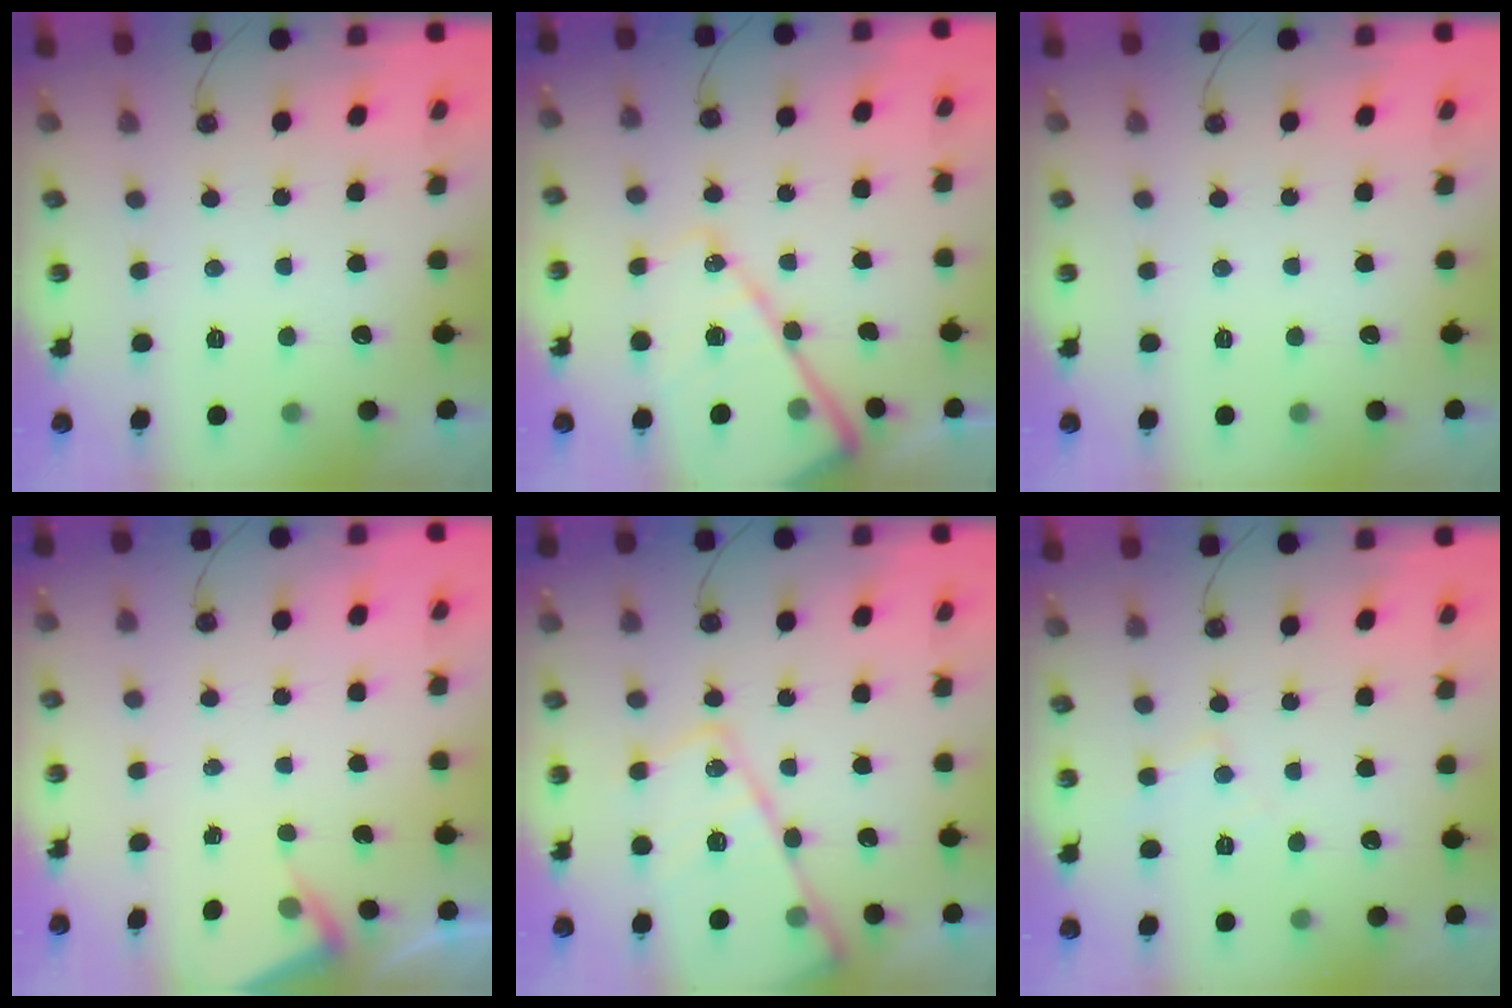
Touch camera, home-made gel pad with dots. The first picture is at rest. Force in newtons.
{"total": 16.5, "press": 16.4, "slide": 1.7}
{"total": 0.0}
{"total": 3.0, "press": 3.0, "slide": 0.5}
{"total": 20.7, "press": 20.6, "slide": 2.0}
{"total": 5.1, "press": 5.0, "slide": 0.7}